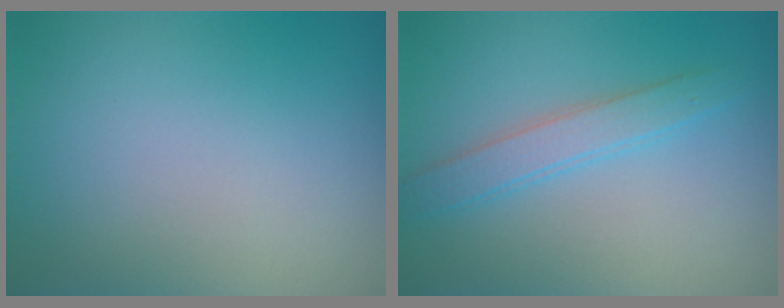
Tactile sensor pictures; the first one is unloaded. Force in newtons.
{"total": 2.5, "press": 2.5, "slide": 0.2}